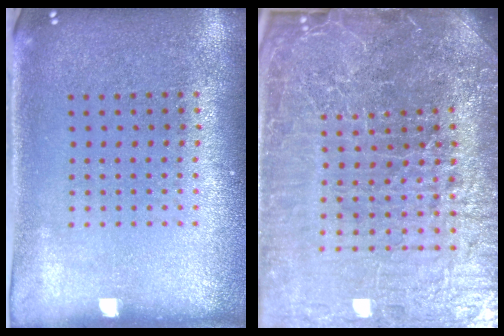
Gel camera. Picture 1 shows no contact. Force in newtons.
{"total": 6.9, "press": 6.1, "slide": 3.1}